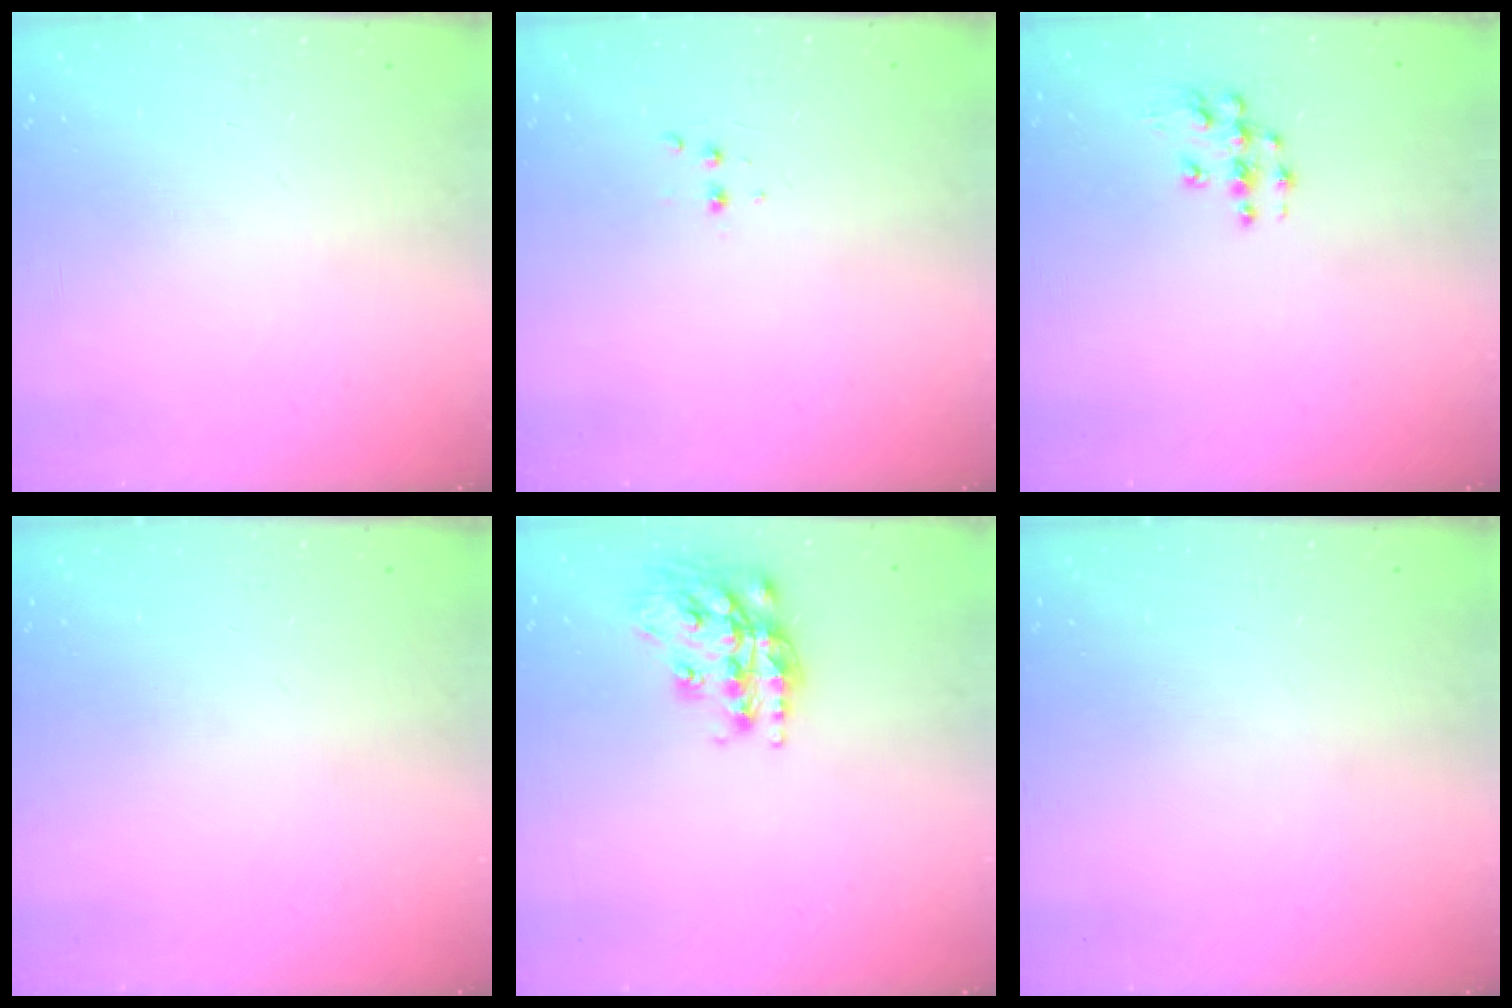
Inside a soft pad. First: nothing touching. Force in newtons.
{"total": 2.9, "press": 2.7, "slide": 1.0}
{"total": 6.6, "press": 6.6, "slide": 0.3}
{"total": 0.0}
{"total": 18.0, "press": 17.9, "slide": 1.2}
{"total": 0.0}